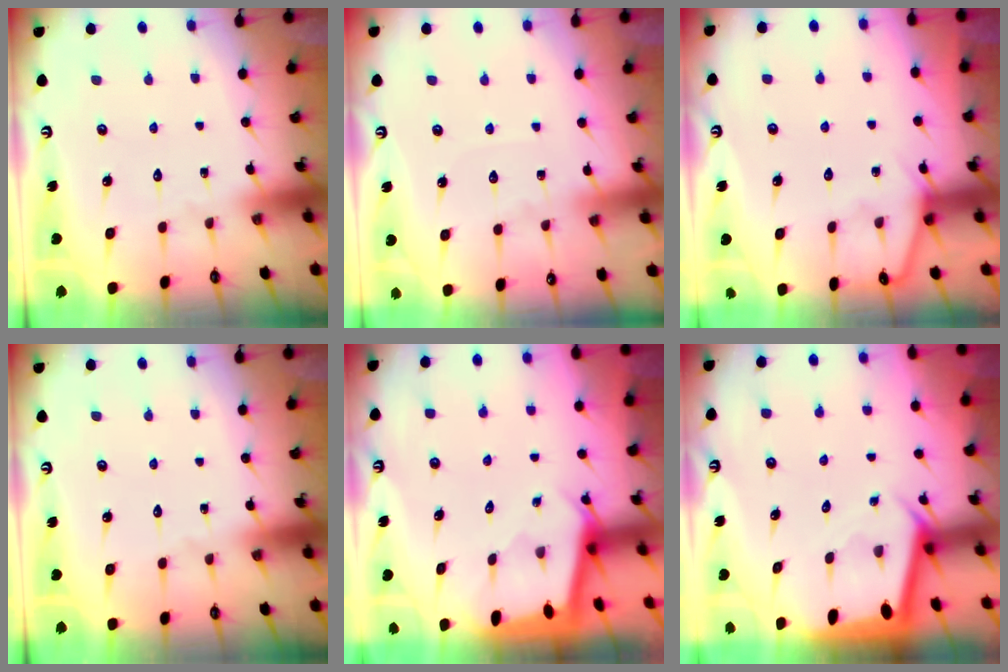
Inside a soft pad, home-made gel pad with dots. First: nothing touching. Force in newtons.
{"total": 3.1, "press": 3.1, "slide": 0.4}
{"total": 4.4, "press": 4.4, "slide": 0.7}
{"total": 0.0}
{"total": 2.0, "press": 2.0, "slide": 0.1}
{"total": 2.3, "press": 2.3, "slide": 0.1}